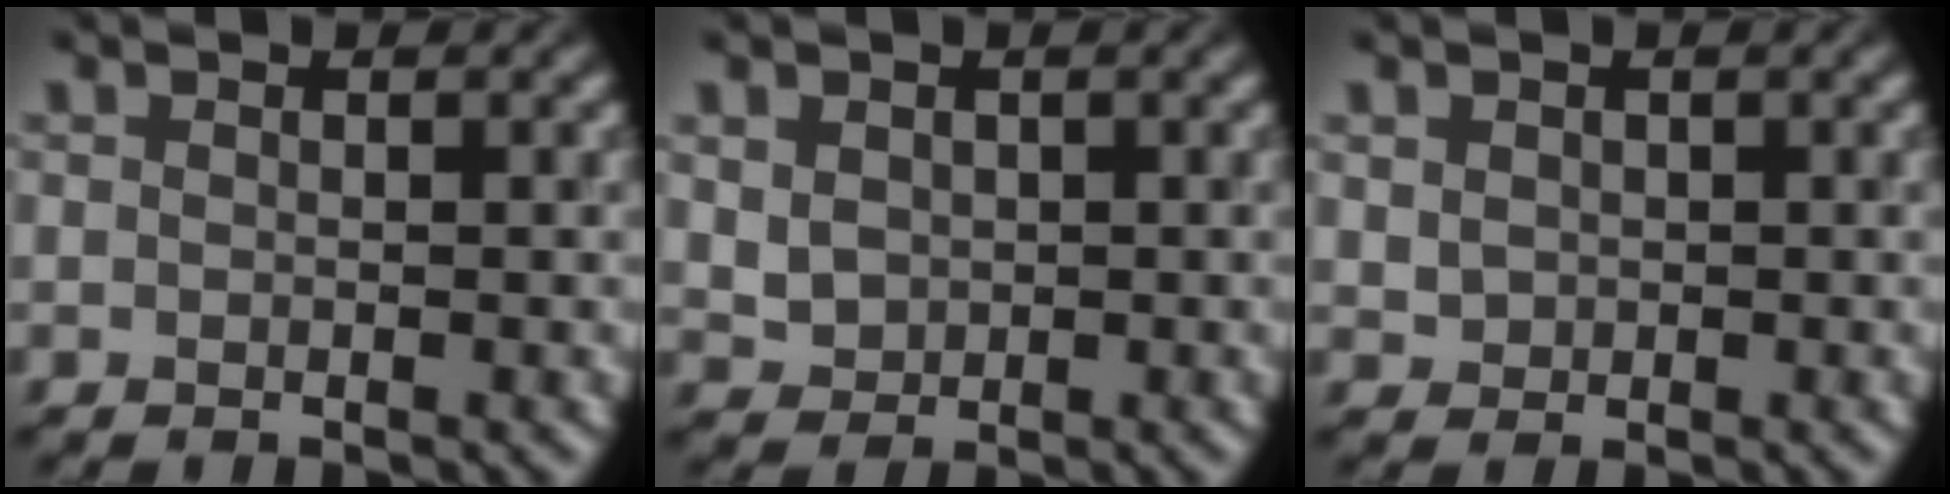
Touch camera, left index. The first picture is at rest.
{"total": 2.8, "force": [0.8, 2.4, 1.3], "torque": [-0.032, 0.011, 0.016]}
{"total": 1.3, "force": [0.3, 1.2, 0.4], "torque": [-0.007, -0.003, 0.009]}